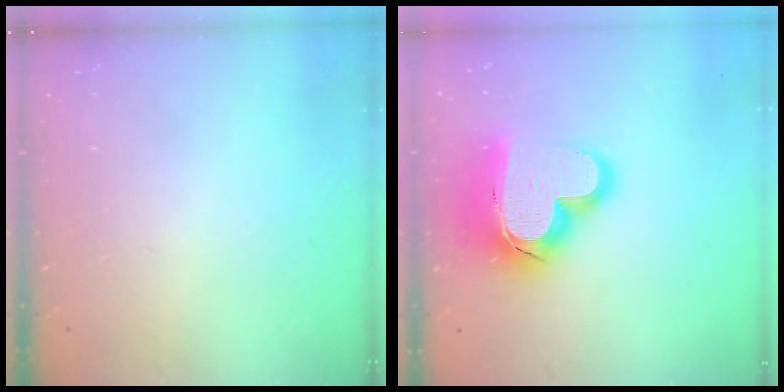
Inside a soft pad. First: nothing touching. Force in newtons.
{"total": 20.9, "press": 20.8, "slide": 1.9}